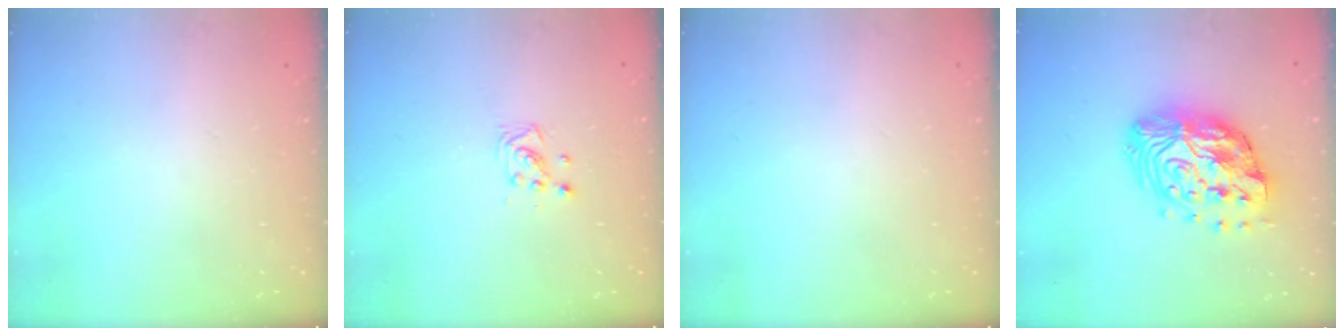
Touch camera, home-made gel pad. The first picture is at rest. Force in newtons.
{"total": 3.6, "press": 3.6, "slide": 0.3}
{"total": 0.0}
{"total": 18.2, "press": 18.1, "slide": 1.3}